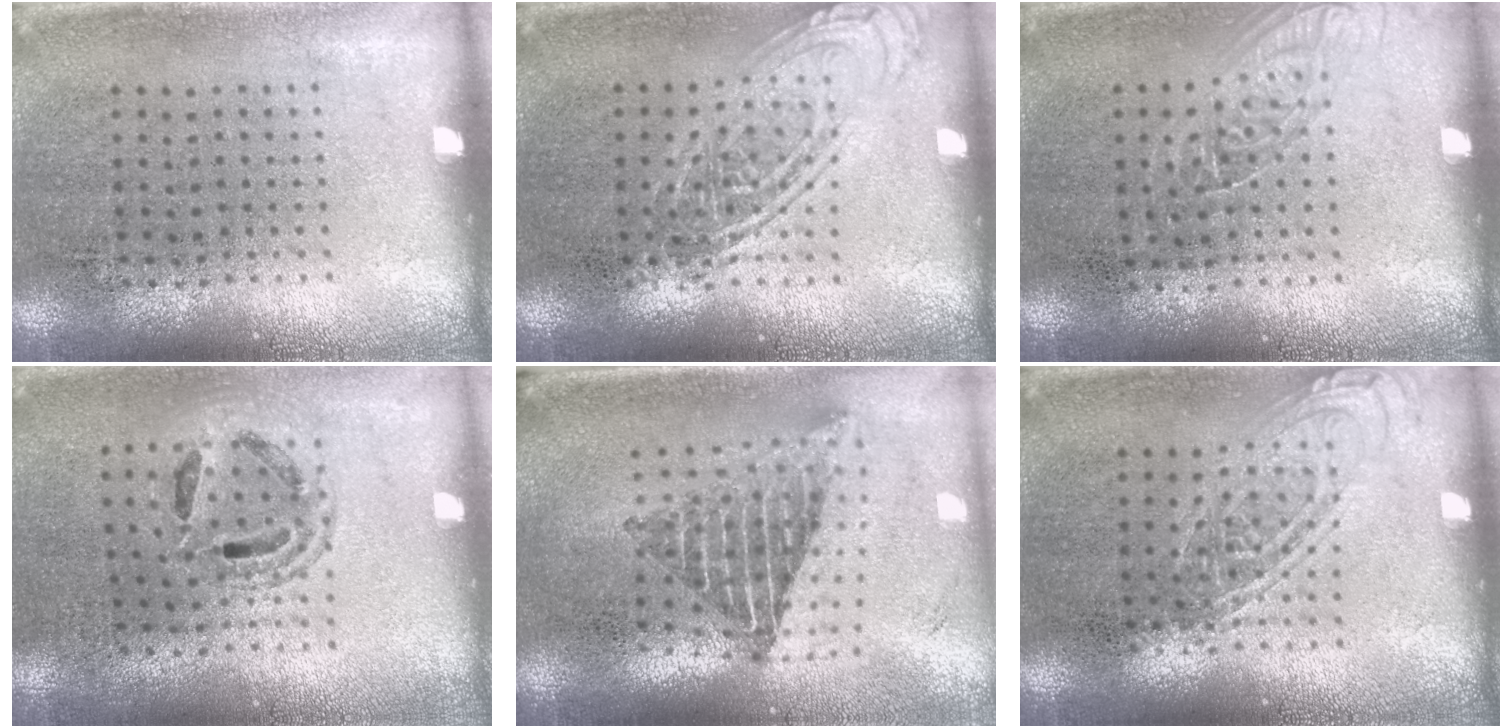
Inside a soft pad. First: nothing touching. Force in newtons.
{"total": 1.5, "press": 1.5, "slide": 0.1}
{"total": 1.1, "press": 1.0, "slide": 0.5}
{"total": 1.2, "press": 1.1, "slide": 0.4}
{"total": 2.2, "press": 1.6, "slide": 1.5}
{"total": 1.1, "press": 1.1, "slide": 0.1}